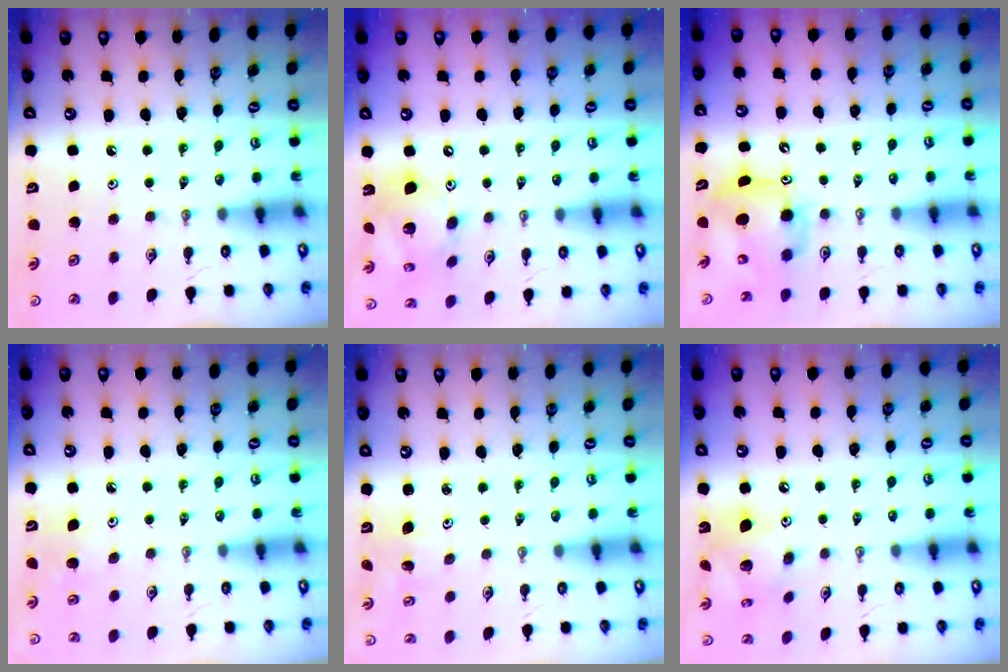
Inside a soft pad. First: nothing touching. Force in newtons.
{"total": 14.7, "press": 14.5, "slide": 2.5}
{"total": 8.1, "press": 8.0, "slide": 0.8}
{"total": 6.3, "press": 6.1, "slide": 1.6}
{"total": 1.9, "press": 1.9, "slide": 0.1}
{"total": 12.8, "press": 12.8, "slide": 1.0}